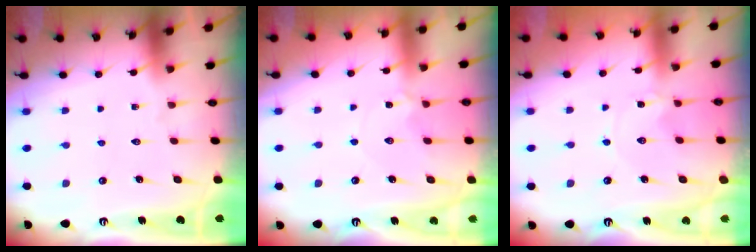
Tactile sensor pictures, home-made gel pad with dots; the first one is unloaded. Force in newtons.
{"total": 2.6, "press": 2.6, "slide": 0.5}
{"total": 0.0}